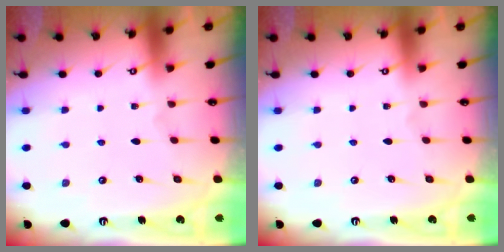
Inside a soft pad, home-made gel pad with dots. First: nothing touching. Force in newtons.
{"total": 0.0}